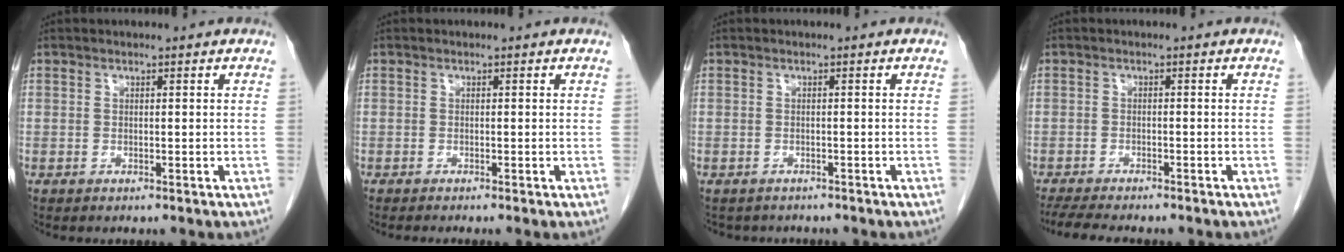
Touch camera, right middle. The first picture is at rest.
{"total": 1.6, "force": [-1.4, -0.3, 0.8], "torque": [-0.008, 0.003, -0.018]}
{"total": 3.0, "force": [-2.7, 1.3, 0.2], "torque": [-0.007, -0.001, -0.035]}
{"total": 8.6, "force": [-7.4, 1.5, 4.1], "torque": [-0.065, -0.011, -0.108]}